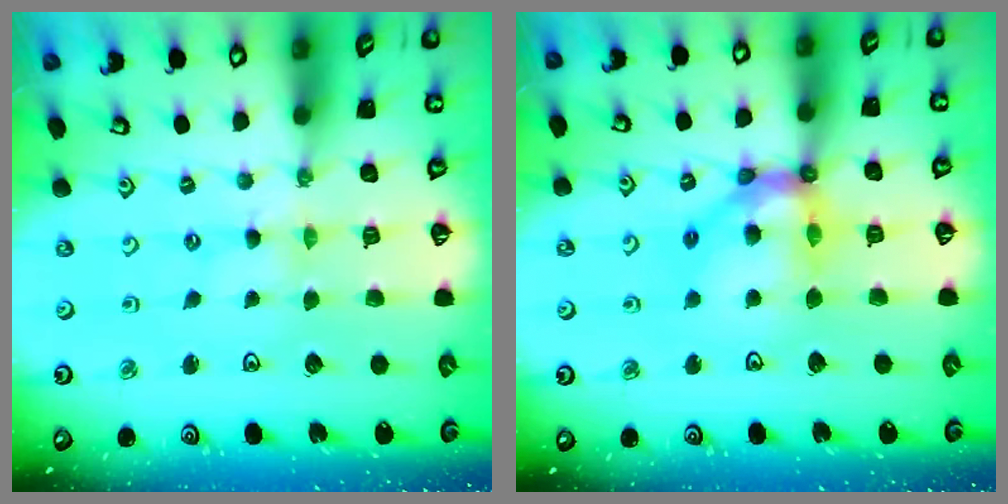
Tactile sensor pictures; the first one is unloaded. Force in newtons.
{"total": 13.8, "press": 13.7, "slide": 1.5}